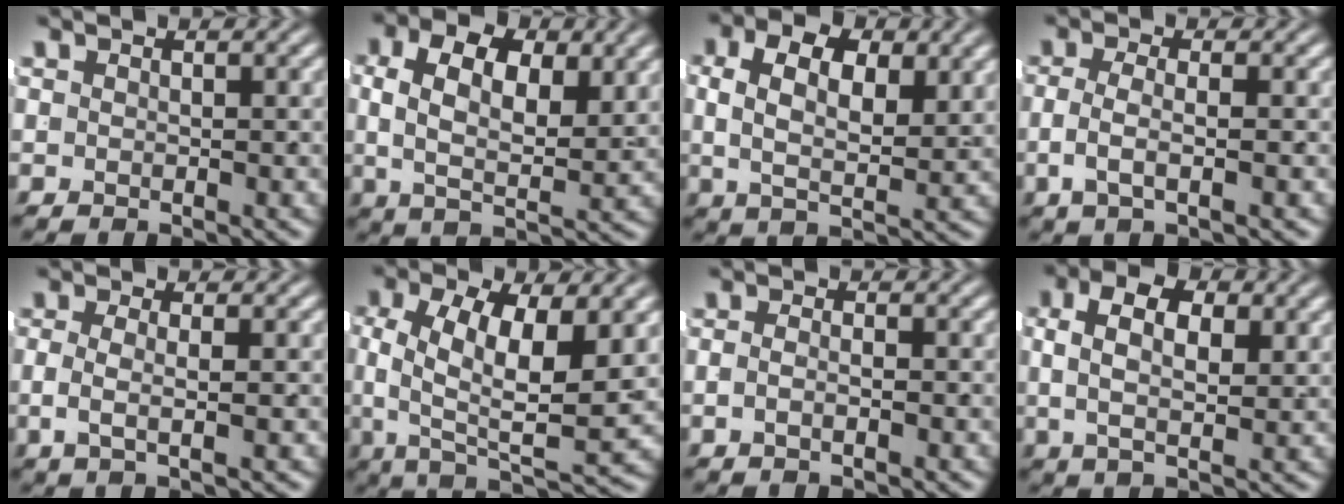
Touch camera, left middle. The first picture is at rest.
{"total": 7.8, "force": [2.3, 4.8, 5.8], "torque": [-0.087, 0.006, 0.025]}
{"total": 6.9, "force": [2.0, 4.1, 5.2], "torque": [-0.077, 0.004, 0.025]}
{"total": 2.7, "force": [-0.7, 0.4, 2.5], "torque": [-0.050, -0.011, -0.005]}
{"total": 2.3, "force": [-0.3, 0.1, 2.3], "torque": [-0.043, -0.011, 0.001]}
{"total": 8.6, "force": [0.3, 4.1, 7.6], "torque": [-0.128, -0.033, 0.020]}
{"total": 1.5, "force": [-0.7, -0.1, 1.3], "torque": [-0.022, -0.004, -0.010]}
{"total": 6.3, "force": [2.1, 3.4, 4.9], "torque": [-0.072, 0.008, 0.027]}